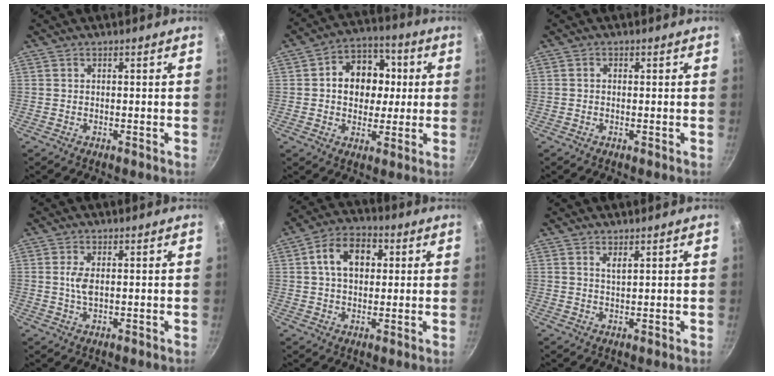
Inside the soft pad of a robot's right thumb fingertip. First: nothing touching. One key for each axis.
{"total": 12.6, "fx": 1.5, "fy": 10.0, "fz": 7.5, "tx": -0.066, "ty": 0.016, "tz": 0.011}
{"total": 0.7, "fx": 0.0, "fy": 0.6, "fz": 0.4, "tx": -0.007, "ty": 0.005, "tz": 0.000}
{"total": 3.0, "fx": 0.4, "fy": 1.4, "fz": 2.6, "tx": -0.054, "ty": 0.000, "tz": 0.008}
{"total": 10.2, "fx": 2.3, "fy": 7.1, "fz": 7.0, "tx": -0.088, "ty": 0.015, "tz": 0.026}
{"total": 1.5, "fx": 1.0, "fy": 0.3, "fz": 1.1, "tx": -0.020, "ty": -0.005, "tz": 0.018}